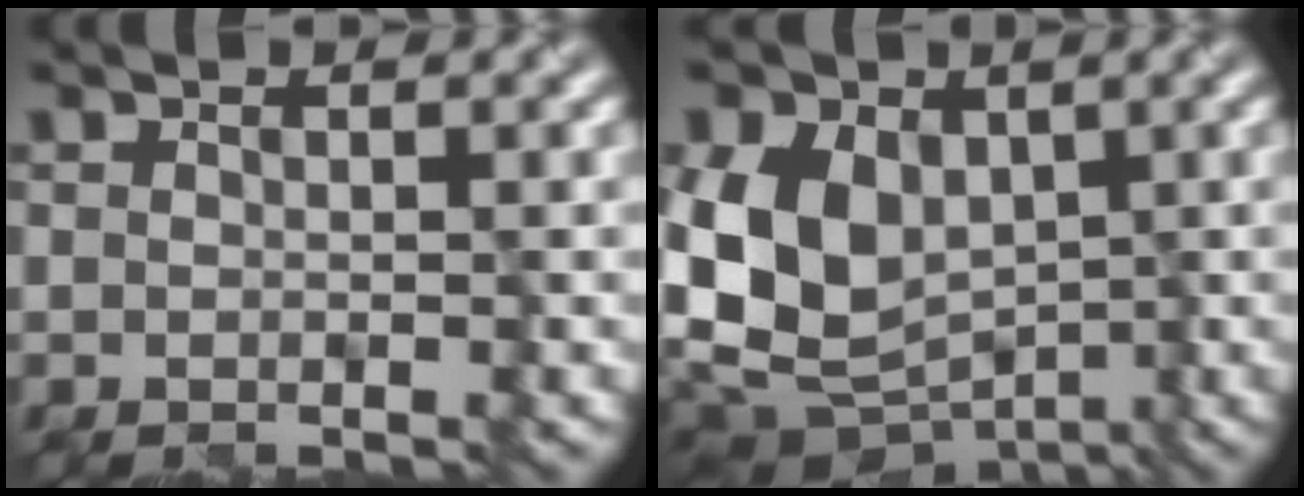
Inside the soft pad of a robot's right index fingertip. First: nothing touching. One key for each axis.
{"total": 9.9, "fx": -0.9, "fy": 7.3, "fz": 6.6, "tx": -0.113, "ty": 0.011, "tz": -0.023}